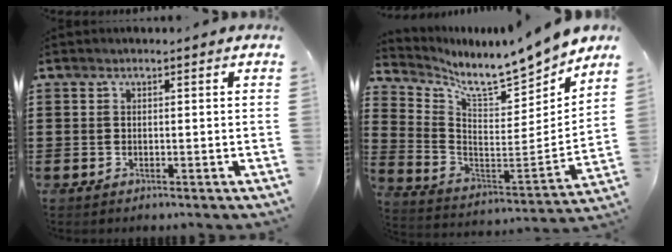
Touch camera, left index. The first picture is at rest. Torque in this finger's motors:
{"motor_torque": [1.05, -0.69, 0.39, 0.11]}